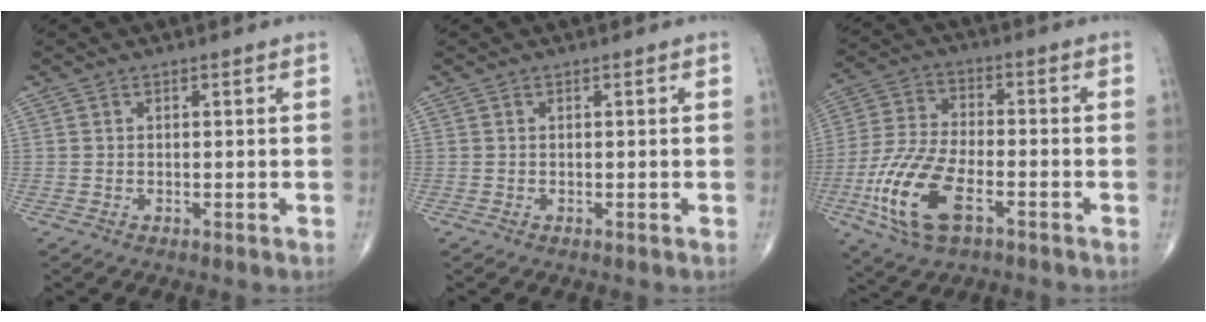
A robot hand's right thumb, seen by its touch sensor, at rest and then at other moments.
{"total": 0.0}
{"total": 15.0, "force": [-6.0, 6.9, 11.9], "torque": [-0.254, 0.015, -0.114]}